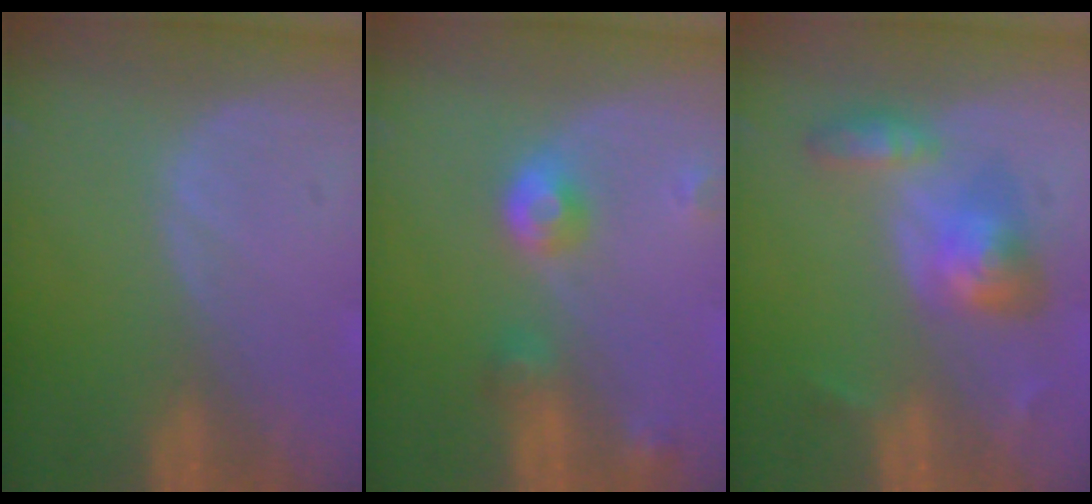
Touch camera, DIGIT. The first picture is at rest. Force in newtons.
{"total": 4.9, "press": 4.4, "slide": 2.1}
{"total": 5.7, "press": 5.6, "slide": 1.0}